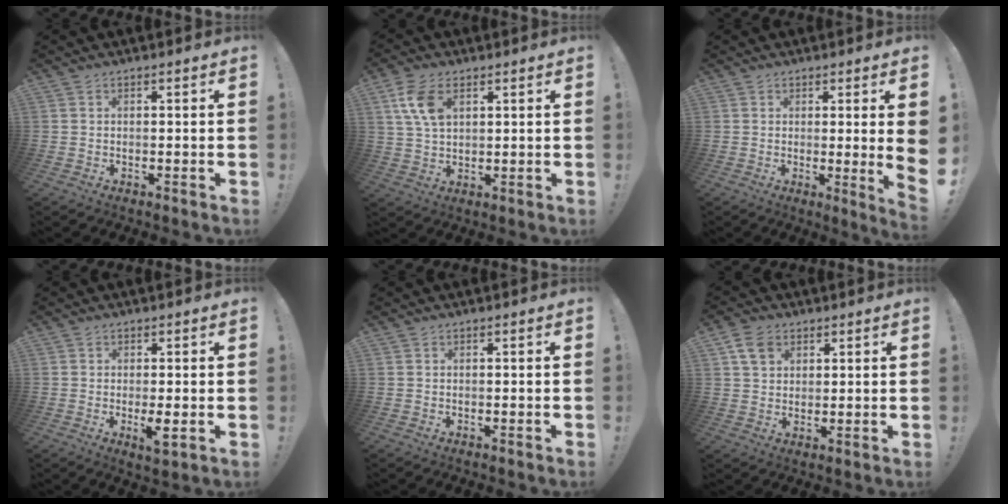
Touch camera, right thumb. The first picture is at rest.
{"total": 8.5, "force": [3.5, 4.8, 6.0], "torque": [-0.118, -0.008, 0.065]}
{"total": 6.2, "force": [0.8, -0.8, 6.1], "torque": [-0.091, -0.019, 0.014]}
{"total": 4.1, "force": [-0.8, 1.8, 3.6], "torque": [-0.047, -0.004, -0.013]}
{"total": 0.0}
{"total": 6.9, "force": [3.5, 5.0, 3.2], "torque": [-0.042, -0.009, 0.066]}